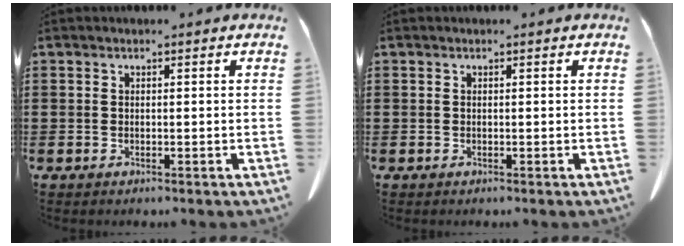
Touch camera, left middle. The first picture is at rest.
{"total": 0.0}